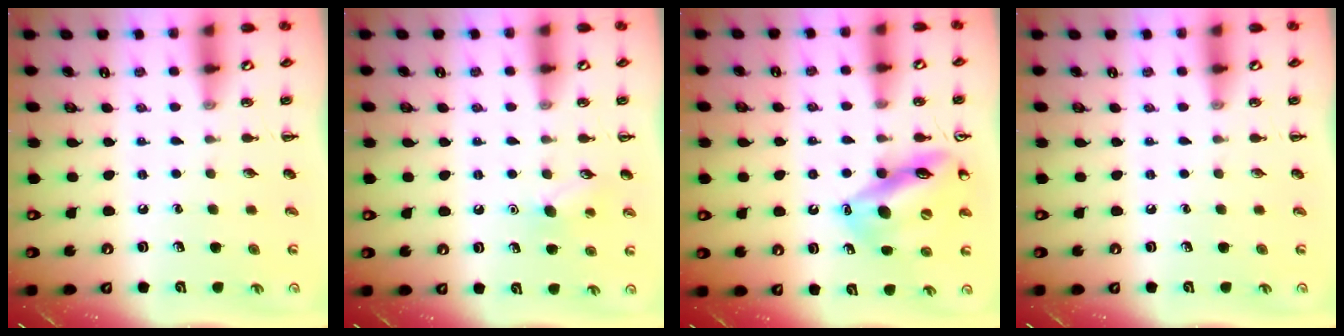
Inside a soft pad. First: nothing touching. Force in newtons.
{"total": 8.6, "press": 8.3, "slide": 2.1}
{"total": 15.3, "press": 15.0, "slide": 2.8}
{"total": 0.0}